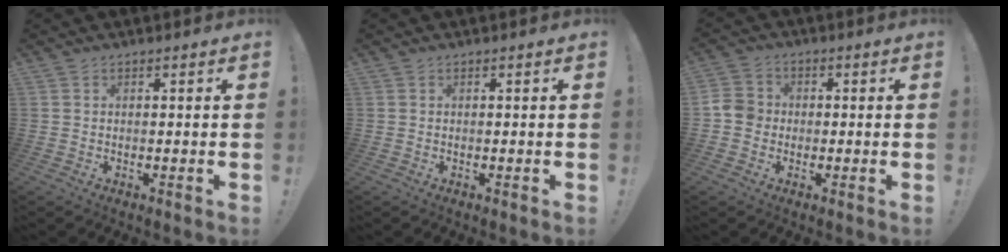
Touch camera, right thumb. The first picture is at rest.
{"total": 0.0}
{"total": 5.9, "force": [-1.4, 5.3, 2.2], "torque": [-0.039, 0.020, -0.022]}